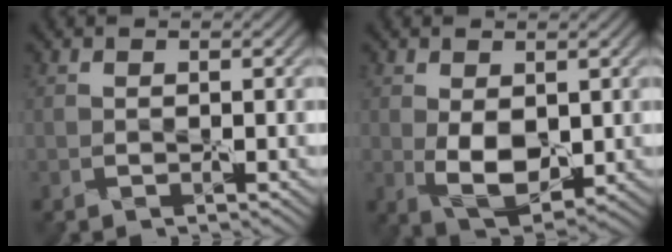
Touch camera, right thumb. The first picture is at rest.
{"total": 4.2, "force": [0.1, 2.5, 3.4], "torque": [-0.070, -0.005, 0.010]}